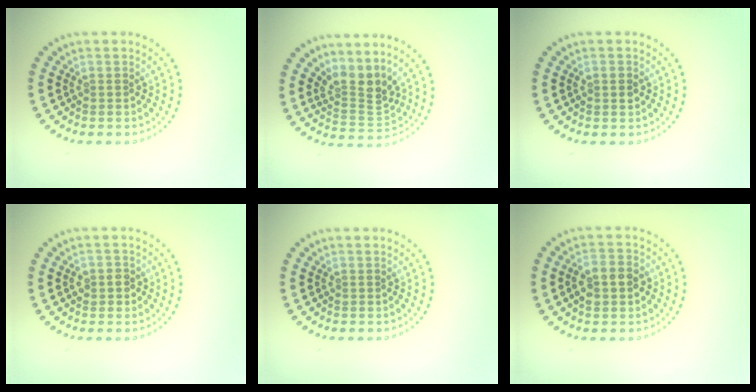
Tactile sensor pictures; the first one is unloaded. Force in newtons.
{"total": 3.5, "press": 2.4, "slide": 2.6}
{"total": 1.4, "press": 1.4, "slide": 0.2}
{"total": 1.5, "press": 1.4, "slide": 0.6}
{"total": 0.0}
{"total": 3.4, "press": 3.3, "slide": 0.2}